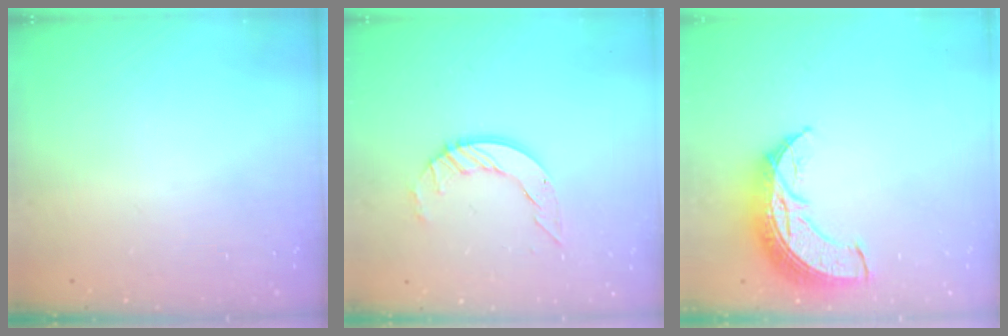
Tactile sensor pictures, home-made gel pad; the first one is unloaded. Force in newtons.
{"total": 8.3, "press": 8.3, "slide": 0.7}
{"total": 11.2, "press": 11.1, "slide": 0.9}